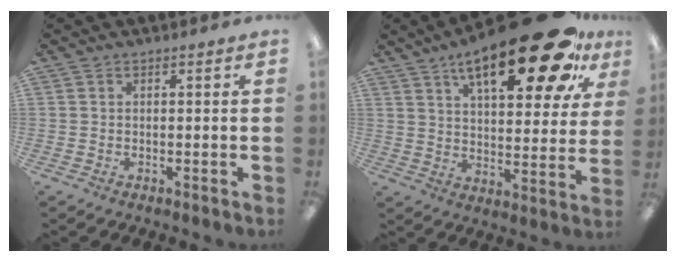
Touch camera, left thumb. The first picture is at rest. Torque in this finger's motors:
{"motor_torque": [0.40, 1.33, 1.46, -1.31, 0.22]}